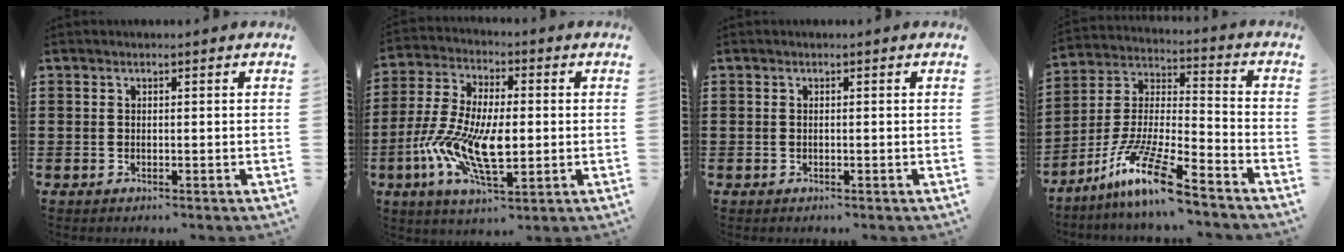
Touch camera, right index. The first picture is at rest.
{"total": 12.4, "force": [-2.4, 5.5, 10.9], "torque": [-0.251, -0.013, -0.047]}
{"total": 0.0}
{"total": 12.2, "force": [-9.5, 0.5, 7.7], "torque": [-0.164, 0.003, -0.191]}